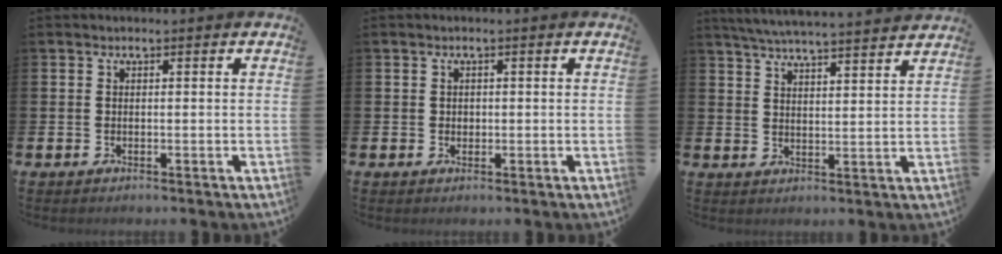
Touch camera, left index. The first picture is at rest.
{"total": 0.9, "force": [0.4, 0.7, 0.3], "torque": [0.010, 0.001, 0.002]}
{"total": 5.8, "force": [5.6, -0.2, 1.2], "torque": [-0.031, -0.038, 0.098]}